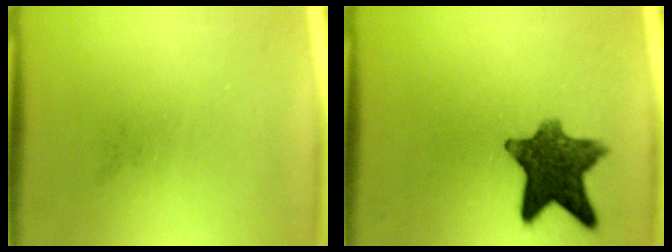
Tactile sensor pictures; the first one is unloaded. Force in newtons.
{"total": 10.6}